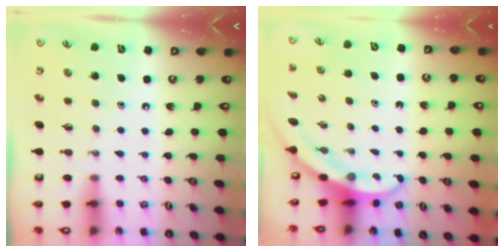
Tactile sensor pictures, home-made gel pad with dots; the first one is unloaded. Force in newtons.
{"total": 3.5, "press": 3.5, "slide": 0.1}